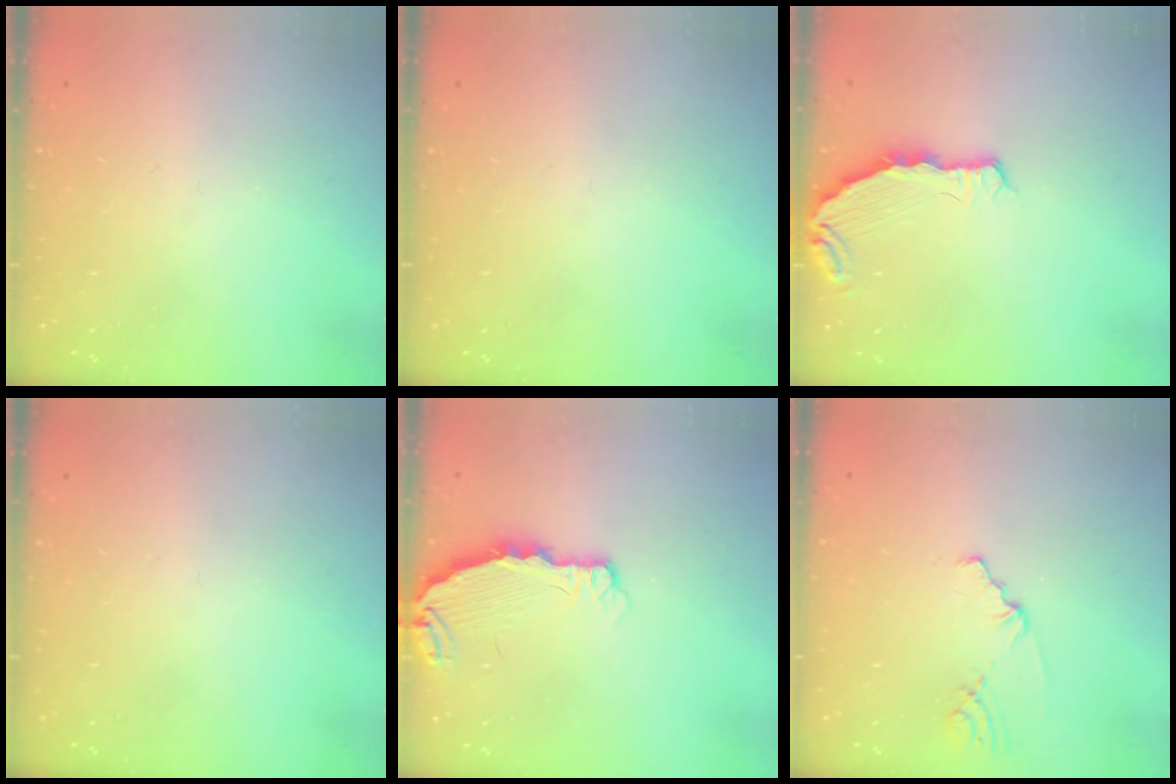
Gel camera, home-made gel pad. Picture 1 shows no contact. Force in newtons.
{"total": 0.0}
{"total": 7.3, "press": 5.2, "slide": 5.2}
{"total": 0.0}
{"total": 3.9, "press": 3.9, "slide": 0.5}
{"total": 0.9, "press": 0.9, "slide": 0.2}